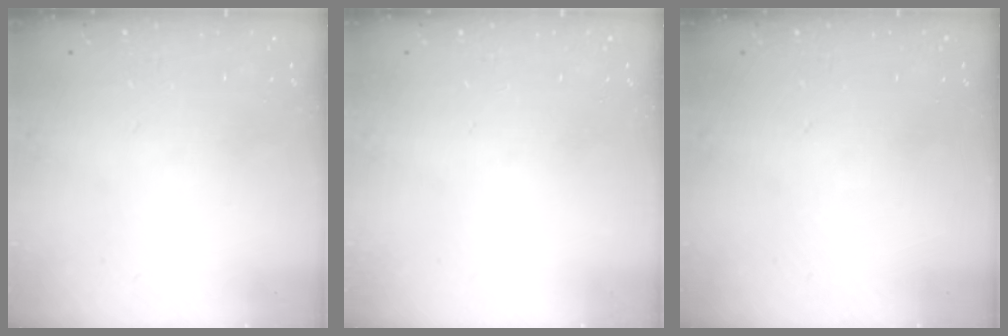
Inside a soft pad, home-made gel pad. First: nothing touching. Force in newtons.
{"total": 0.0}
{"total": 0.0}